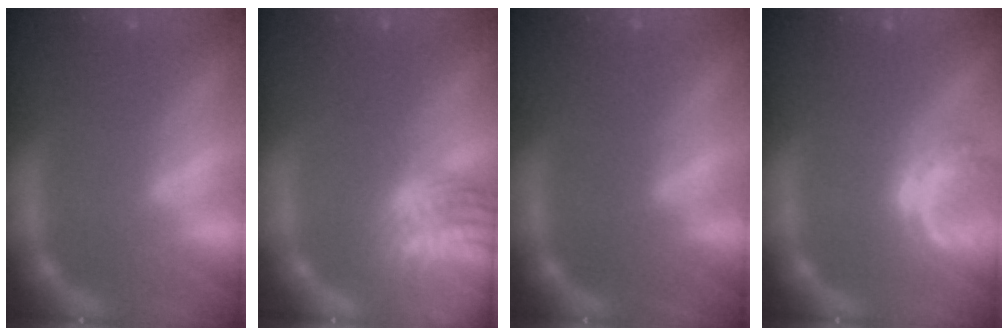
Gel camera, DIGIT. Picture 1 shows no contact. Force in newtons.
{"total": 10.1}
{"total": 0.0}
{"total": 3.0}